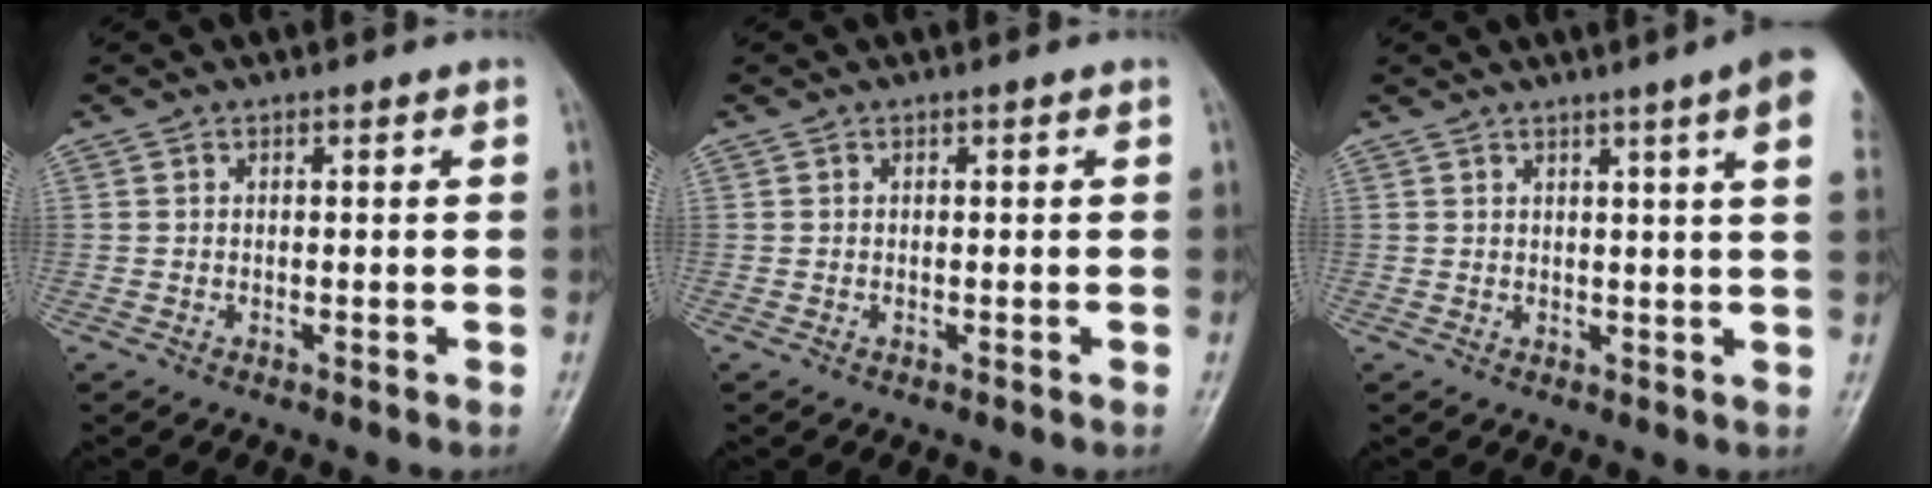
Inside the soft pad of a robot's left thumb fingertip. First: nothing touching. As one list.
[{"total": 0.0}, {"total": 8.8, "force": [4.6, -0.1, 7.5], "torque": [-0.090, -0.008, 0.044]}]